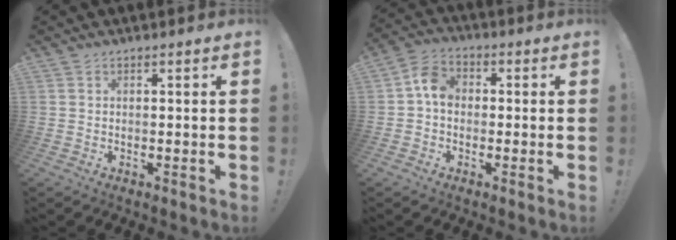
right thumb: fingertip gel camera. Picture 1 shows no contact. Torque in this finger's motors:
{"motor_torque": [1.27, 1.09, 0.81, -0.95, 0.00]}